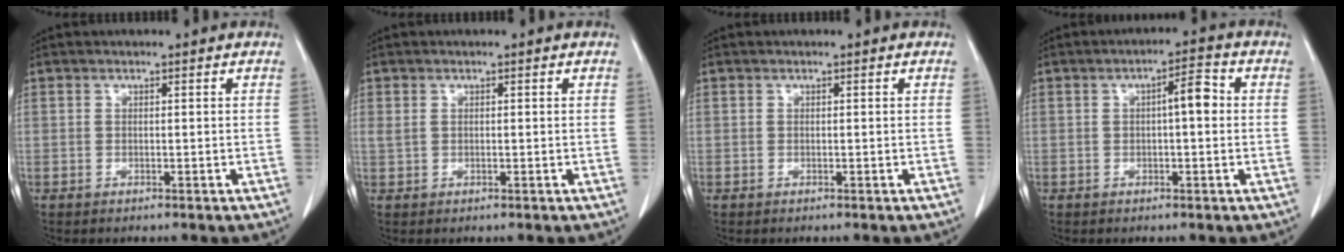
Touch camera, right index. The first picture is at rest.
{"total": 1.0, "force": [0.4, 0.6, 0.7], "torque": [-0.021, 0.005, 0.014]}
{"total": 0.0}
{"total": 4.4, "force": [0.5, 1.1, 4.2], "torque": [-0.064, 0.017, 0.004]}